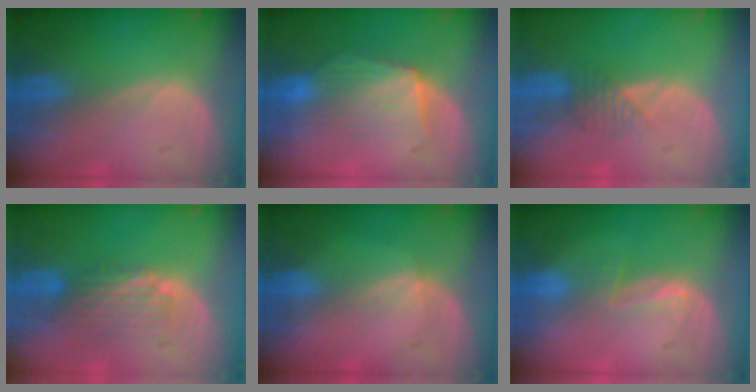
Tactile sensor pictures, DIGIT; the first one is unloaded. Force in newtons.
{"total": 7.0, "press": 6.6, "slide": 2.3}
{"total": 2.3, "press": 2.1, "slide": 1.0}
{"total": 4.7, "press": 4.0, "slide": 2.5}
{"total": 1.3, "press": 0.9, "slide": 0.9}
{"total": 2.6, "press": 2.0, "slide": 1.6}